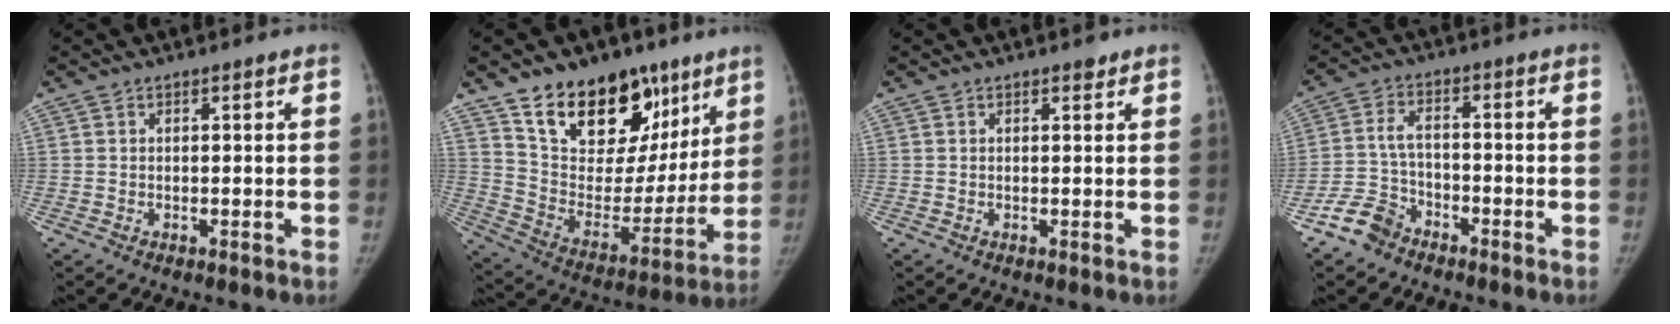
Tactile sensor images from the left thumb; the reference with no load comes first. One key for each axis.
{"total": 23.9, "fx": 14.8, "fy": 14.3, "fz": 12.2, "tx": -0.135, "ty": -0.053, "tz": 0.247}
{"total": 0.9, "fx": 0.7, "fy": 0.5, "fz": 0.4, "tx": -0.002, "ty": -0.004, "tz": 0.007}
{"total": 6.5, "fx": -4.8, "fy": 3.9, "fz": 2.0, "tx": -0.035, "ty": 0.022, "tz": -0.098}